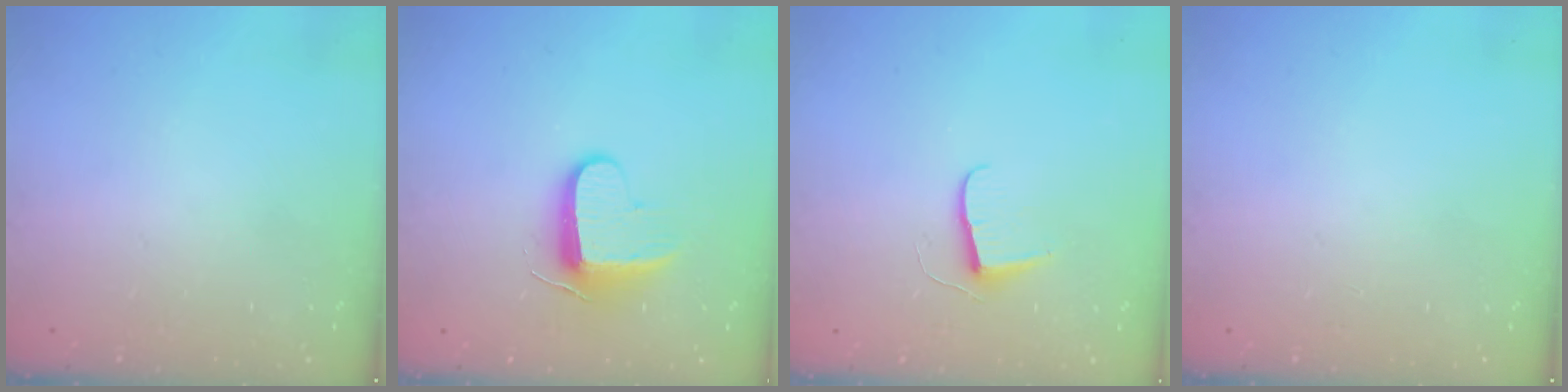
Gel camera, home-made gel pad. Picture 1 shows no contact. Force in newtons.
{"total": 8.9, "press": 8.9, "slide": 0.8}
{"total": 6.8, "press": 6.8, "slide": 0.5}
{"total": 0.0}